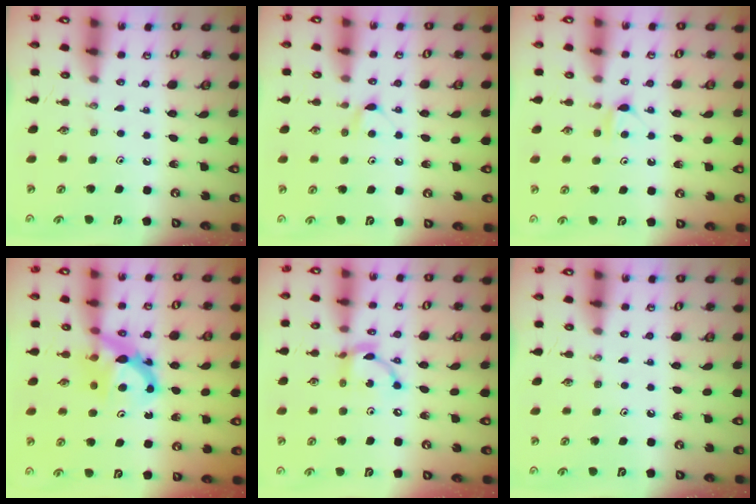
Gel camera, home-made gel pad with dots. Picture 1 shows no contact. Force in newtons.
{"total": 4.5, "press": 4.5, "slide": 0.6}
{"total": 4.2, "press": 4.2, "slide": 0.5}
{"total": 6.8, "press": 6.8, "slide": 0.4}
{"total": 9.8, "press": 9.8, "slide": 0.5}
{"total": 0.0}